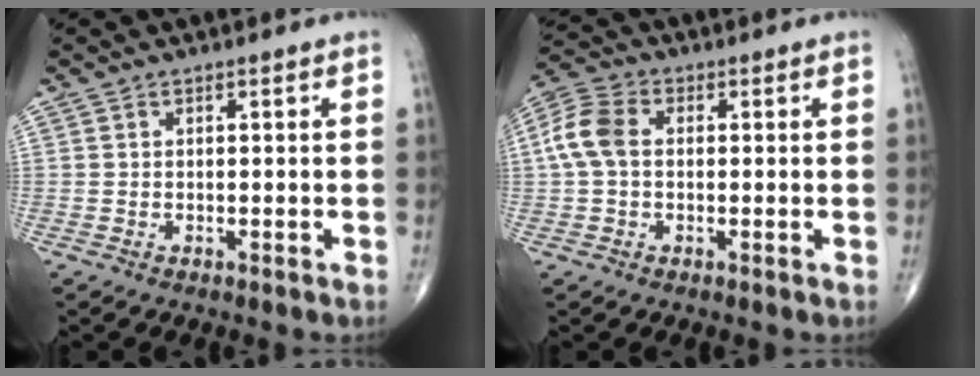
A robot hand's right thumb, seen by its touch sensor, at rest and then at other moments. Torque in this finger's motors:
{"motor_torque": [0.17, 0.29, 0.49, 0.00, 0.09]}